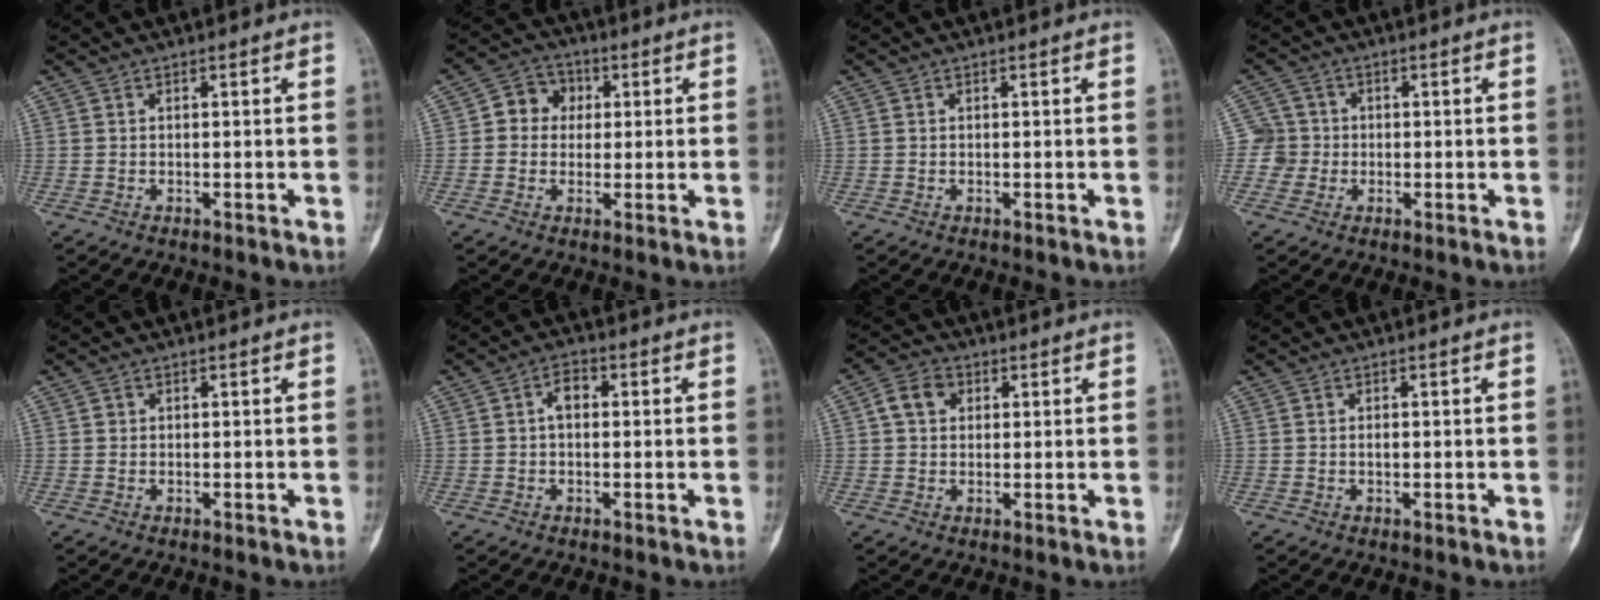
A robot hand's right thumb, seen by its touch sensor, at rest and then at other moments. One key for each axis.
{"total": 6.6, "fx": 1.0, "fy": 5.8, "fz": 2.9, "tx": -0.011, "ty": 0.011, "tz": 0.004}
{"total": 0.0}
{"total": 4.2, "fx": -0.6, "fy": 4.2, "fz": 0.0, "tx": 0.030, "ty": 0.013, "tz": -0.020}
{"total": 0.6, "fx": 0.1, "fy": 0.6, "fz": 0.1, "tx": 0.001, "ty": 0.002, "tz": 0.002}
{"total": 3.3, "fx": 0.3, "fy": 2.1, "fz": 2.6, "tx": -0.033, "ty": 0.012, "tz": -0.001}
{"total": 5.3, "fx": 1.4, "fy": 4.2, "fz": 3.0, "tx": -0.041, "ty": 0.008, "tz": 0.019}
{"total": 0.7, "fx": 0.0, "fy": 0.4, "fz": 0.6, "tx": -0.010, "ty": 0.001, "tz": -0.001}